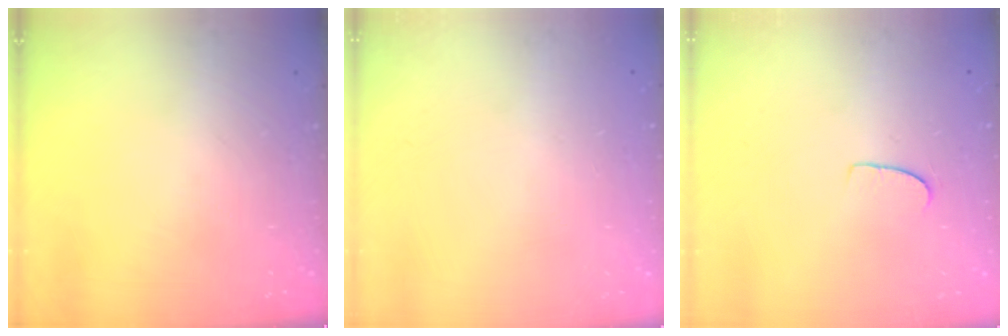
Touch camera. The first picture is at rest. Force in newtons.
{"total": 0.0}
{"total": 5.4, "press": 5.4, "slide": 0.4}